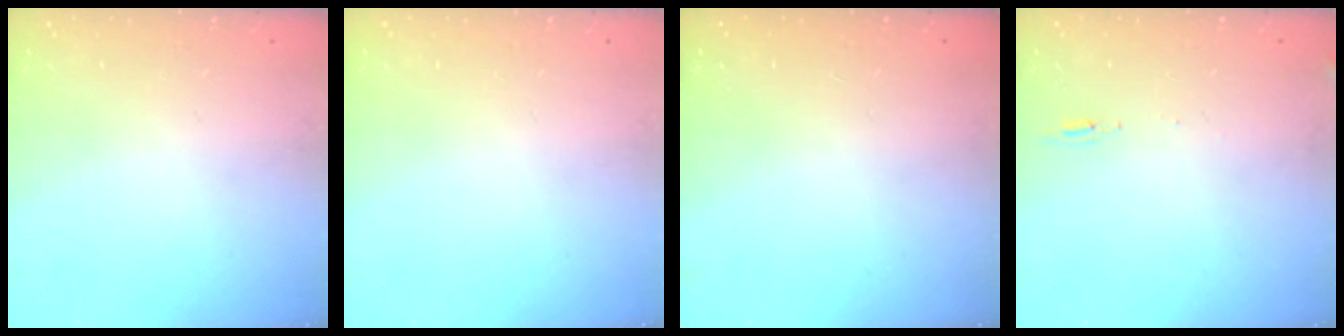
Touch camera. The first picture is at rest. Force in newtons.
{"total": 0.0}
{"total": 0.0}
{"total": 5.0, "press": 4.7, "slide": 1.7}